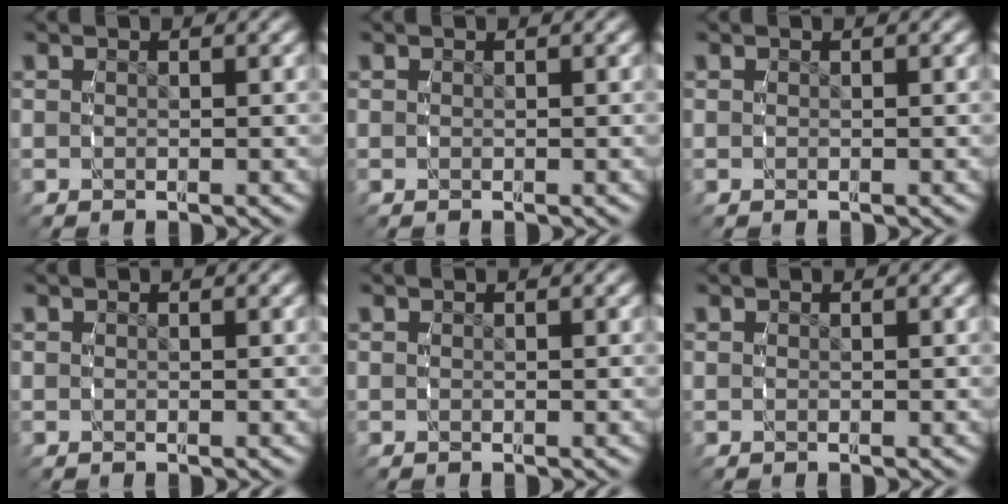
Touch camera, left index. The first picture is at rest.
{"total": 0.0}
{"total": 0.0}
{"total": 0.0}
{"total": 0.0}
{"total": 0.0}